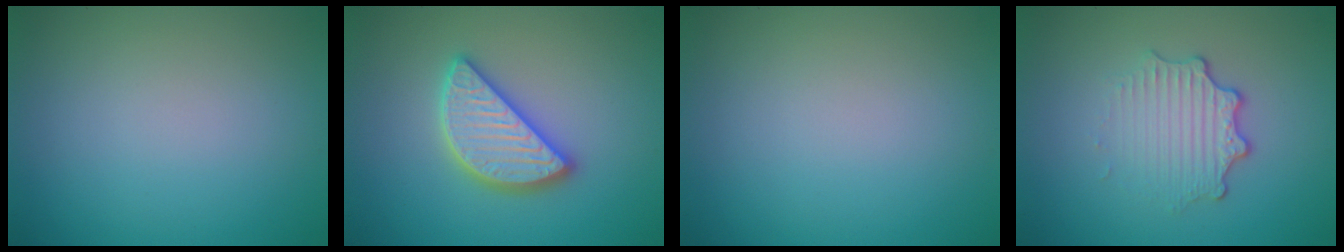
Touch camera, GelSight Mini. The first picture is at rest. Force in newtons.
{"total": 4.7, "press": 4.7, "slide": 0.3}
{"total": 0.0}
{"total": 3.4, "press": 2.7, "slide": 2.0}